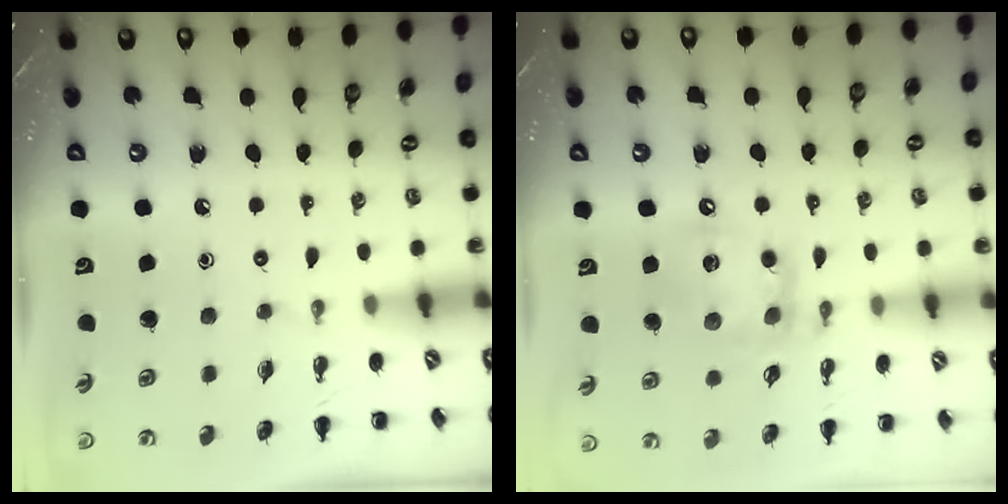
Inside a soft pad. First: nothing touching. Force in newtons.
{"total": 14.7, "press": 14.5, "slide": 2.0}